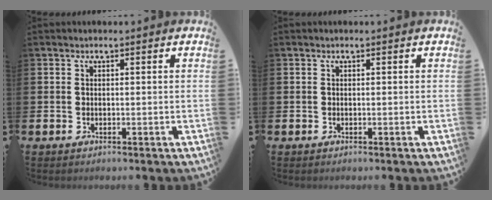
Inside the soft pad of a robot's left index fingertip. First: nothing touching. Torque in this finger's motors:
{"motor_torque": [-0.11, -0.04, 0.05, 0.02]}